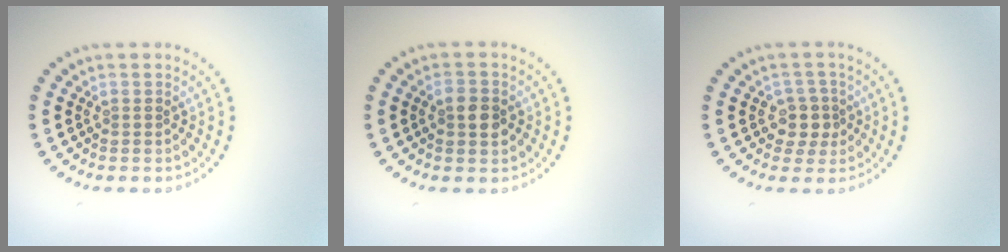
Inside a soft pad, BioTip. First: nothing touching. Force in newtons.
{"total": 2.6, "press": 2.6, "slide": 0.2}
{"total": 2.4, "press": 2.1, "slide": 1.2}